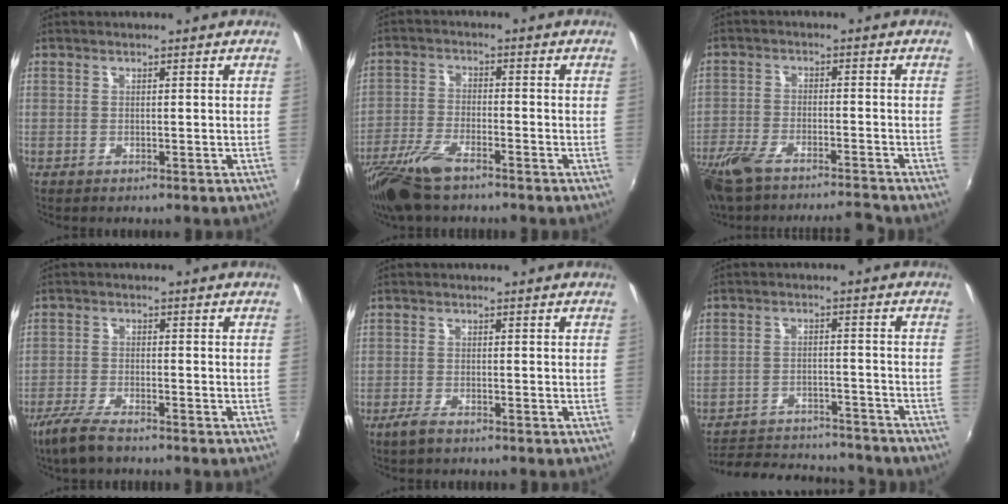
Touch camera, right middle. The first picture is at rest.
{"total": 10.5, "force": [-7.8, 3.0, 6.3], "torque": [-0.148, -0.028, -0.155]}
{"total": 12.0, "force": [-10.3, 1.9, 5.8], "torque": [-0.145, -0.019, -0.187]}
{"total": 6.7, "force": [-5.2, 1.5, 3.9], "torque": [-0.107, -0.019, -0.102]}
{"total": 2.5, "force": [-1.9, 0.6, 1.5], "torque": [-0.042, -0.004, -0.038]}
{"total": 19.5, "force": [-17.2, 5.5, 7.4], "torque": [-0.153, -0.002, -0.229]}